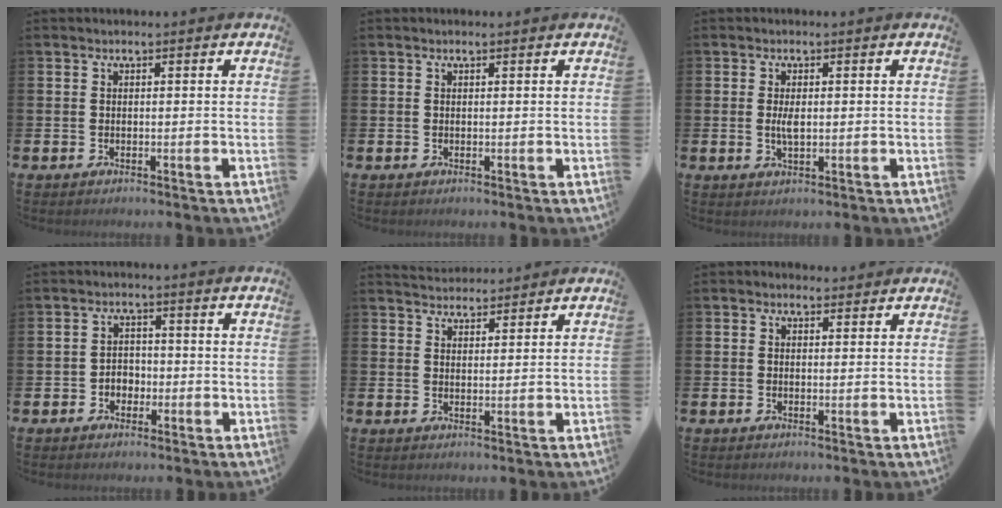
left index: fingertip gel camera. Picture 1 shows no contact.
{"total": 0.0}
{"total": 2.4, "force": [0.1, 0.9, 2.3], "torque": [-0.035, -0.003, -0.001]}
{"total": 2.7, "force": [-1.2, 2.1, 1.1], "torque": [-0.015, 0.003, -0.029]}
{"total": 3.3, "force": [3.2, 0.7, 0.0], "torque": [-0.006, -0.014, 0.059]}
{"total": 1.0, "force": [0.7, 0.6, 0.4], "torque": [0.001, 0.006, 0.010]}